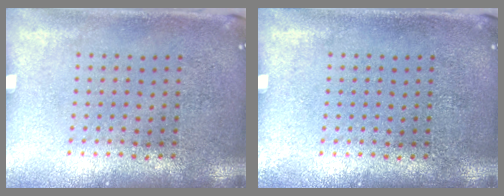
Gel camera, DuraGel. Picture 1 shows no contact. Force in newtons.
{"total": 0.0}